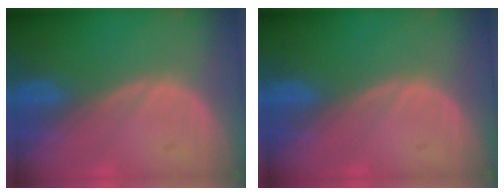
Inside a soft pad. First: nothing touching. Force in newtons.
{"total": 0.0}